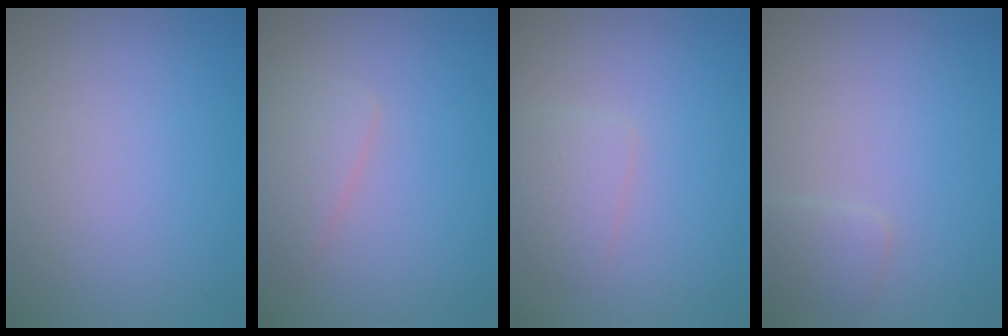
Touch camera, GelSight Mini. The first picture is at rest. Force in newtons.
{"total": 2.2, "press": 2.2, "slide": 0.0}
{"total": 1.7, "press": 1.7, "slide": 0.1}
{"total": 1.5, "press": 1.5, "slide": 0.0}